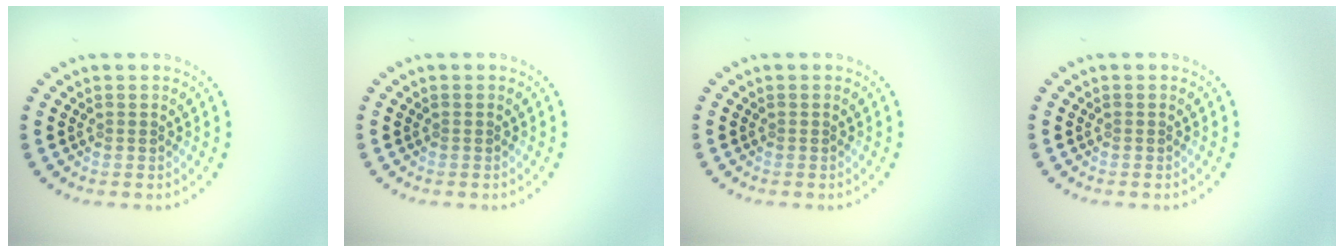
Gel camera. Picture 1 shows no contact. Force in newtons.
{"total": 0.0}
{"total": 0.0}
{"total": 0.0}